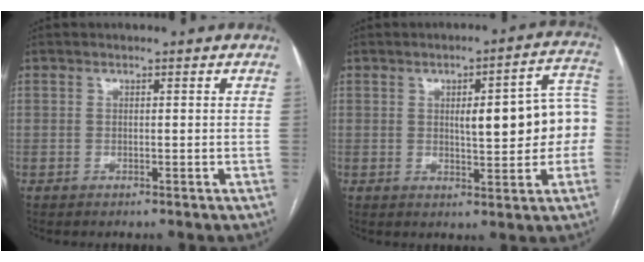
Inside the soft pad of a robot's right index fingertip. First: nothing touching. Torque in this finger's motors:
{"motor_torque": [0.77, -0.35, 0.35, 0.11]}